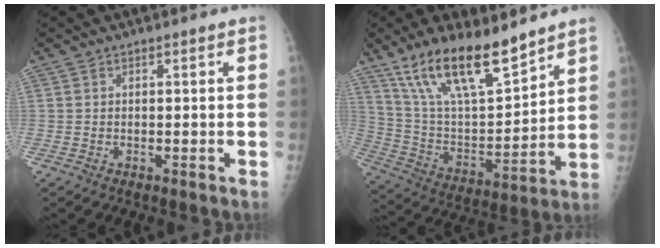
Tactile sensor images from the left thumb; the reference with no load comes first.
{"total": 19.4, "force": [13.9, 6.1, 12.0], "torque": [-0.182, -0.069, 0.262]}